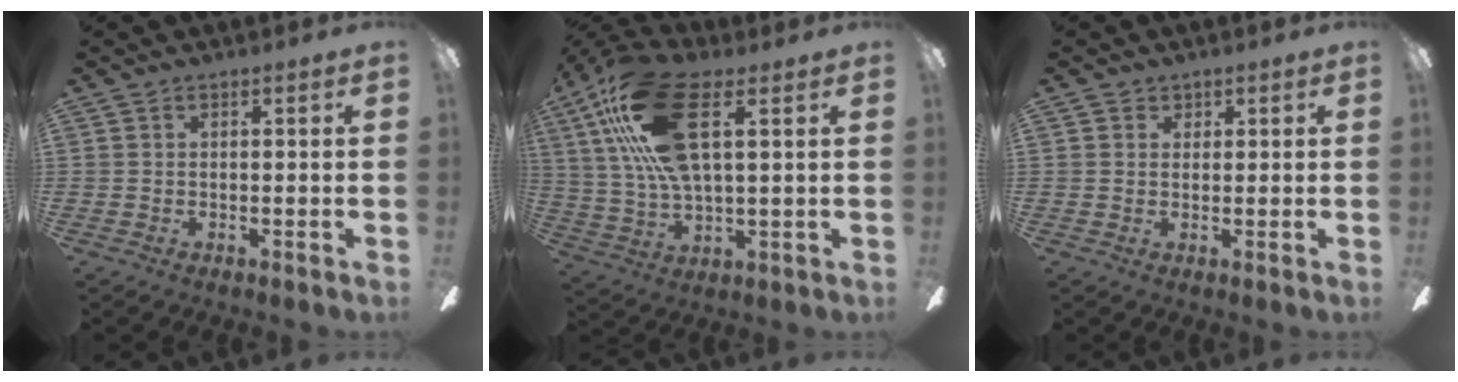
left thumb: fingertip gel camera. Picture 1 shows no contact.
{"total": 21.8, "force": [9.0, 9.1, 17.6], "torque": [-0.384, -0.015, 0.151]}
{"total": 1.5, "force": [0.8, 1.2, 0.1], "torque": [0.004, 0.001, 0.013]}